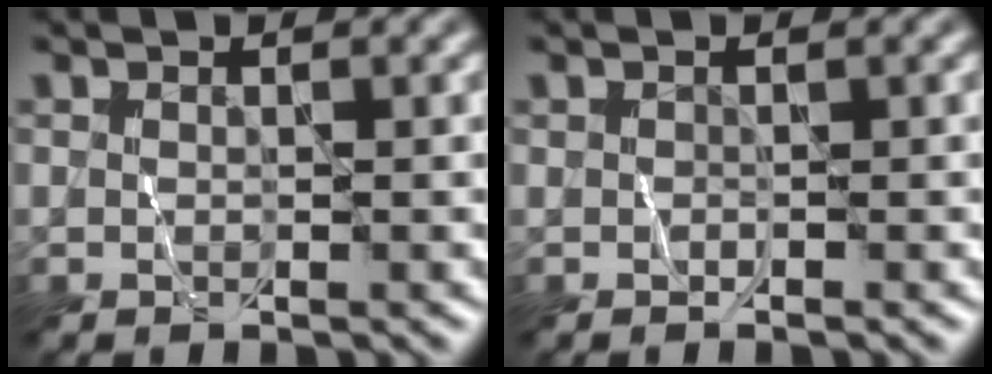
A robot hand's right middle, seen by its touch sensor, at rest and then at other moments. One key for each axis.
{"total": 0.0}